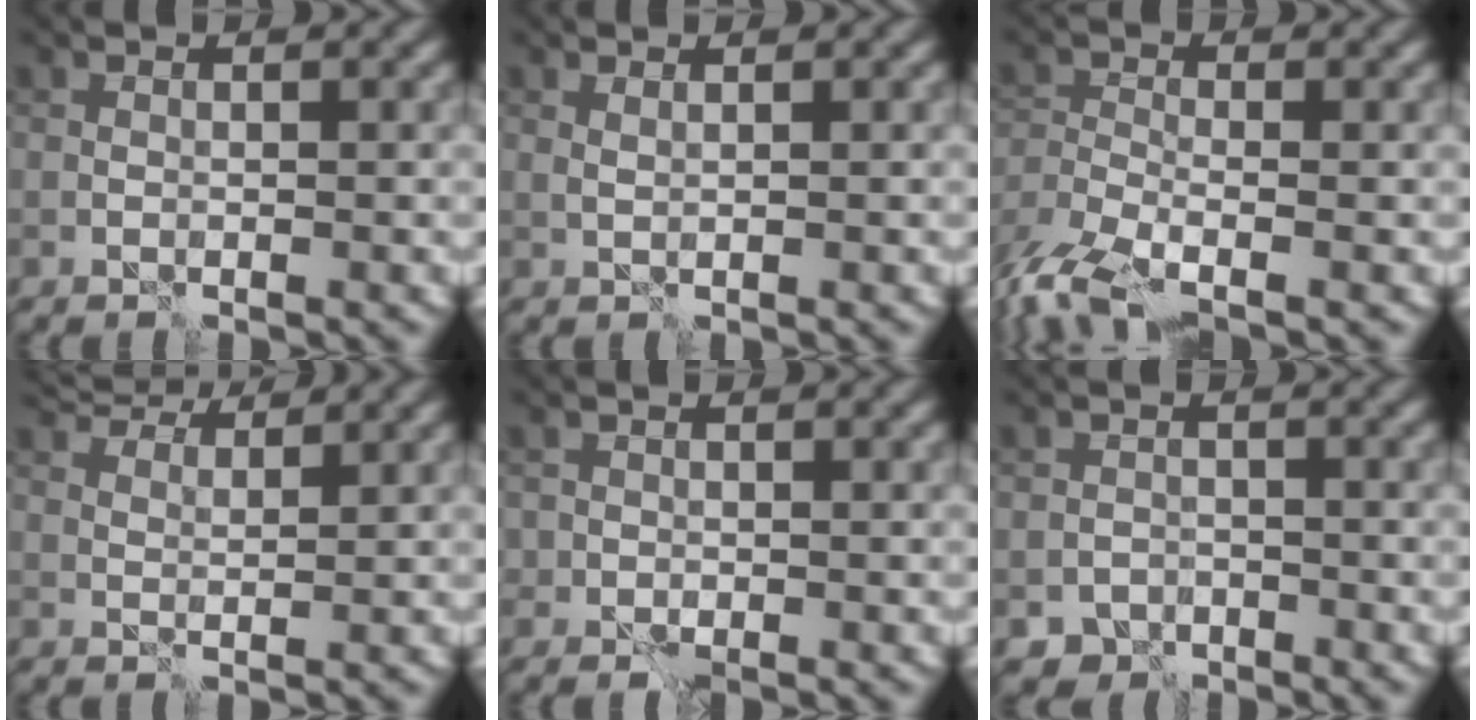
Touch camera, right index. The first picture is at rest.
{"total": 0.6, "force": [0.4, 0.1, 0.4], "torque": [-0.013, -0.001, 0.006]}
{"total": 5.7, "force": [-4.0, 1.9, 3.5], "torque": [-0.081, -0.016, -0.091]}
{"total": 5.9, "force": [5.1, 1.8, 2.5], "torque": [-0.067, -0.001, 0.096]}
{"total": 0.6, "force": [-0.1, 0.6, 0.0], "torque": [0.006, -0.003, -0.006]}
{"total": 2.5, "force": [-1.9, 1.6, 0.2], "torque": [0.006, 0.003, -0.032]}